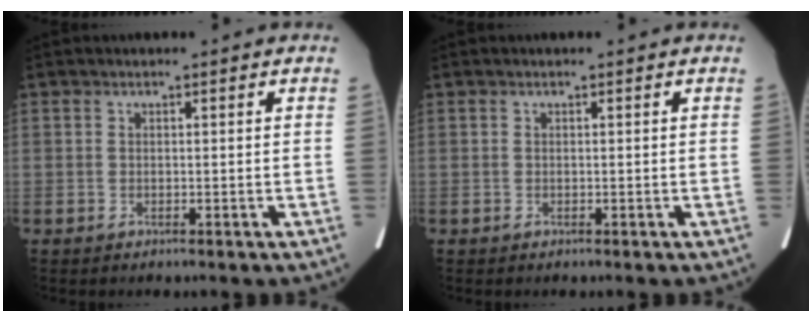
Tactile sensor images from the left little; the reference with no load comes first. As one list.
[{"total": 0.0}]